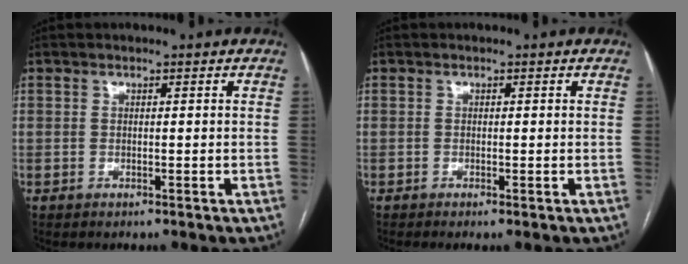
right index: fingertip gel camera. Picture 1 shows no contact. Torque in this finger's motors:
{"motor_torque": [0.29, -0.06, 0.04, 0.01]}